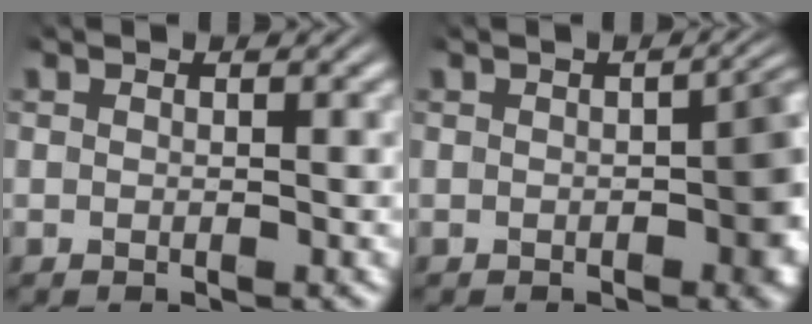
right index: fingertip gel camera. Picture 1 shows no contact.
{"total": 4.8, "force": [-0.8, 2.0, 4.2], "torque": [-0.041, -0.003, -0.011]}